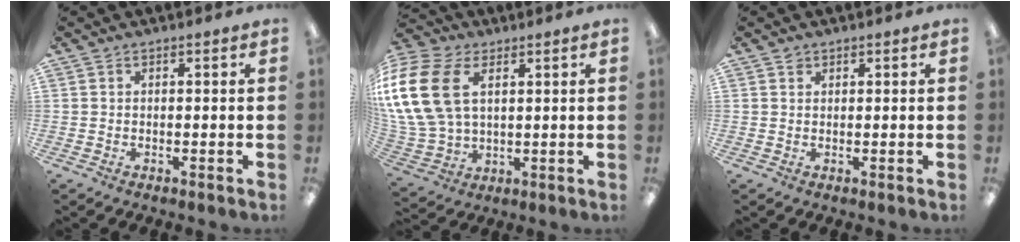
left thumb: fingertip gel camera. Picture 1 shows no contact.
{"total": 19.4, "force": [6.0, 13.0, 13.1], "torque": [-0.315, -0.017, 0.108]}
{"total": 0.9, "force": [0.7, 0.6, 0.1], "torque": [-0.004, 0.001, 0.013]}